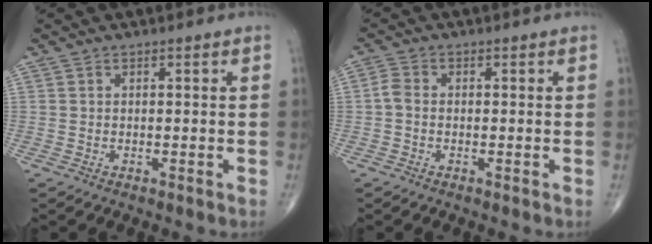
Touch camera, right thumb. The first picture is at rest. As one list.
[{"total": 2.1, "force": [-0.4, 1.4, 1.5], "torque": [-0.029, 0.005, -0.016]}]